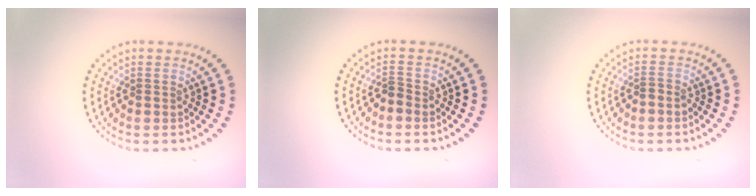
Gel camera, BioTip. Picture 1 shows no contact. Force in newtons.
{"total": 0.7, "press": 0.4, "slide": 0.5}
{"total": 0.8, "press": 0.4, "slide": 0.6}